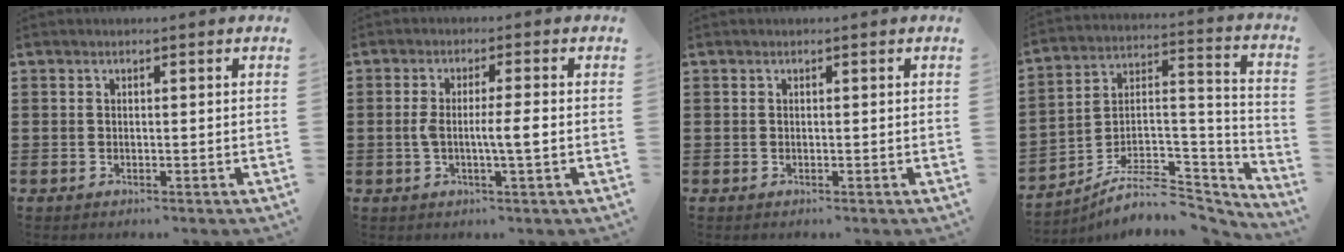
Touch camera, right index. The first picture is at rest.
{"total": 4.6, "force": [-0.6, 0.3, 4.5], "torque": [-0.096, -0.008, -0.020]}
{"total": 0.0}
{"total": 7.9, "force": [-6.1, 3.6, 3.6], "torque": [-0.057, 0.011, -0.111]}